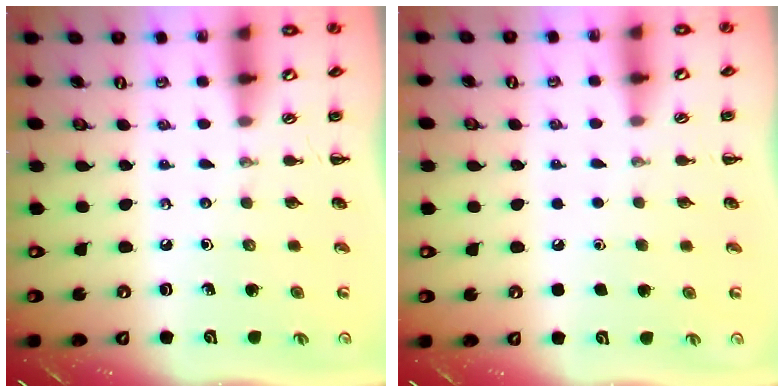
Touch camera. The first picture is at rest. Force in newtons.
{"total": 1.7, "press": 1.6, "slide": 0.1}